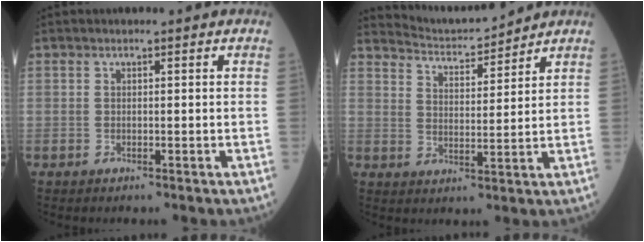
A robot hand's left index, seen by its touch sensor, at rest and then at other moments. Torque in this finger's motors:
{"motor_torque": [0.09, -0.39, -0.11, -0.04]}